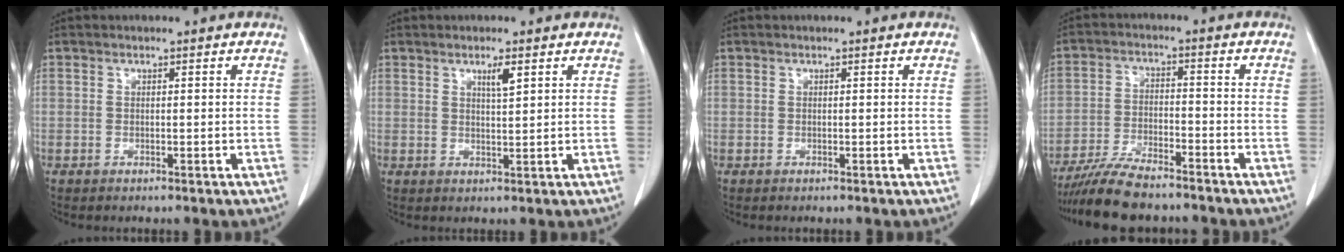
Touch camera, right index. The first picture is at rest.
{"total": 2.4, "force": [1.3, 0.1, 2.0], "torque": [-0.037, -0.004, 0.023]}
{"total": 0.0}
{"total": 9.4, "force": [-8.3, 1.7, 4.1], "torque": [-0.071, -0.019, -0.145]}